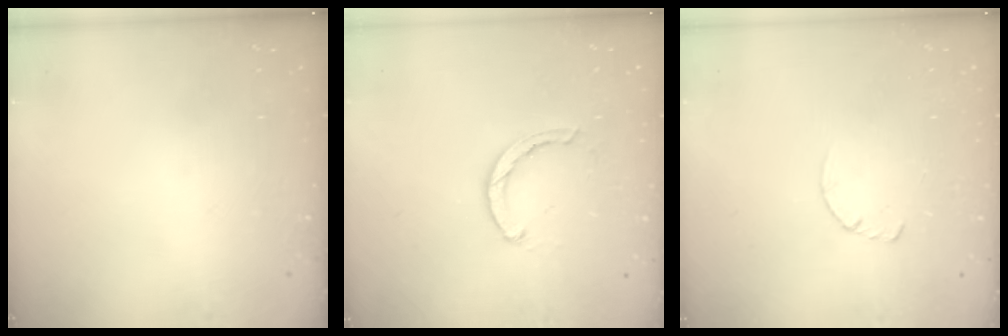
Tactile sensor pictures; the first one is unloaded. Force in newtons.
{"total": 2.4, "press": 2.3, "slide": 0.4}
{"total": 2.8, "press": 2.8, "slide": 0.4}